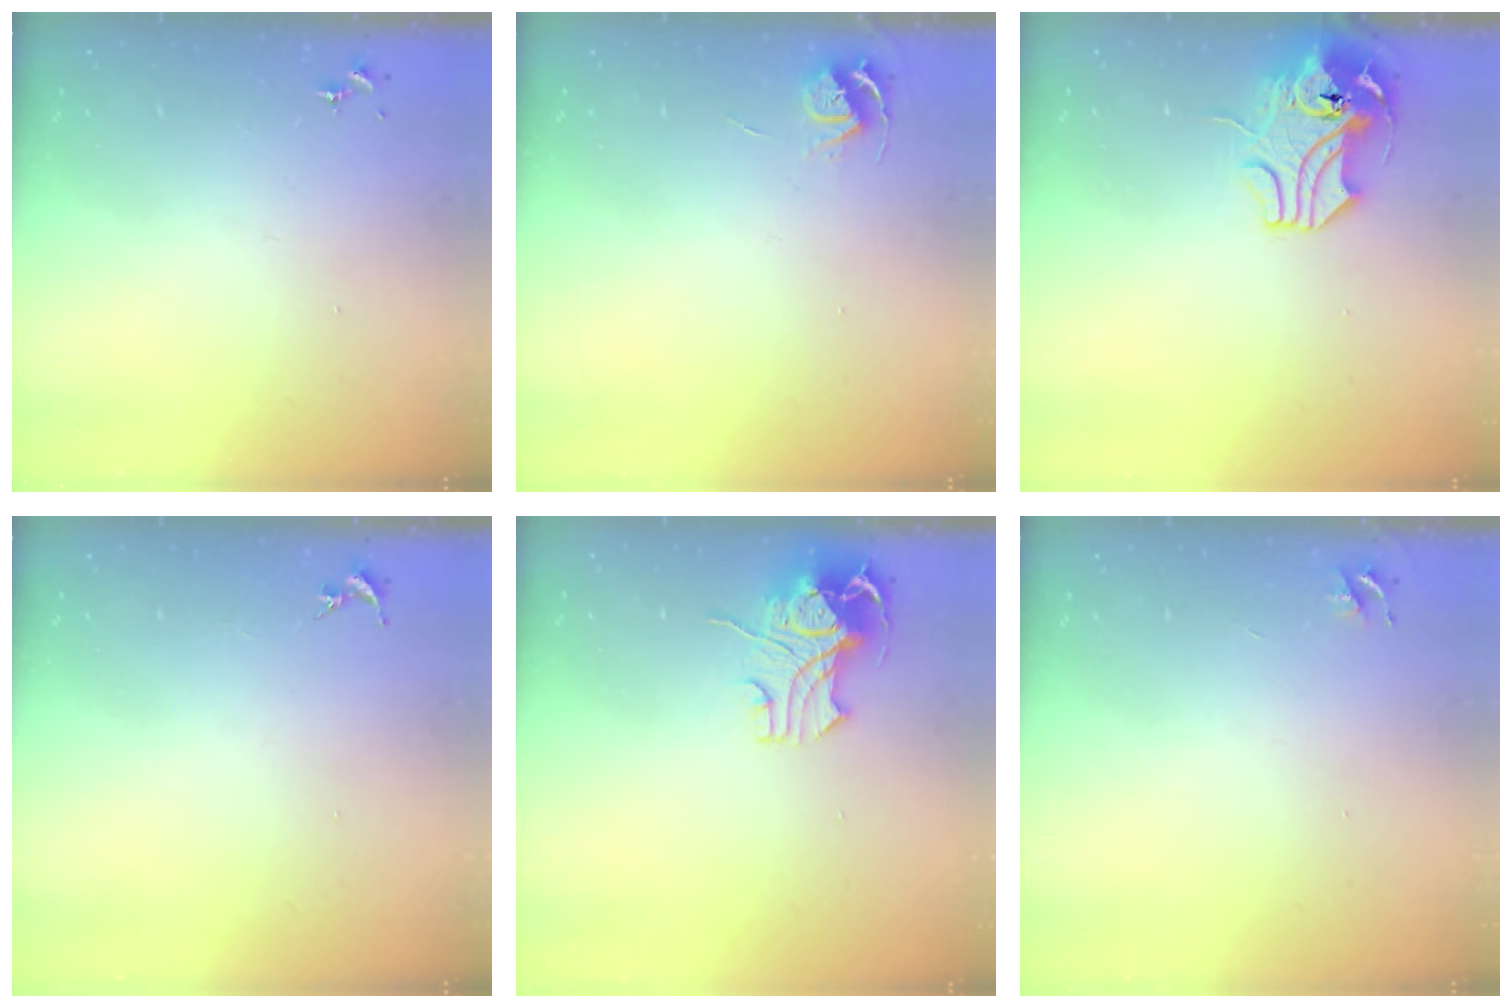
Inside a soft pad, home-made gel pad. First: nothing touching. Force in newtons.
{"total": 5.2, "press": 5.2, "slide": 0.6}
{"total": 11.0, "press": 10.8, "slide": 1.9}
{"total": 0.0}
{"total": 10.4, "press": 10.3, "slide": 1.3}
{"total": 3.5, "press": 3.5, "slide": 0.4}